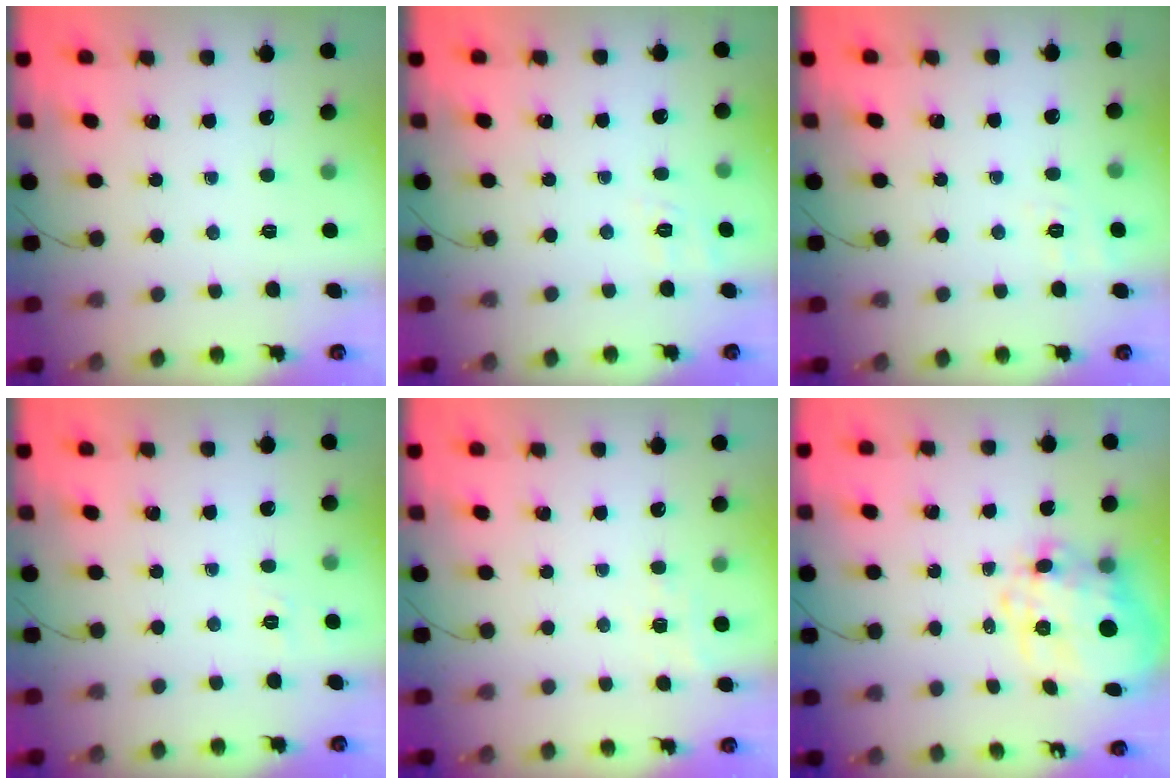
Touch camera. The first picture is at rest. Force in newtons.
{"total": 2.1, "press": 0.5, "slide": 2.0}
{"total": 1.7, "press": 0.0, "slide": 1.7}
{"total": 3.5, "press": 3.2, "slide": 1.5}
{"total": 5.4, "press": 5.2, "slide": 1.3}
{"total": 13.9, "press": 13.6, "slide": 2.9}